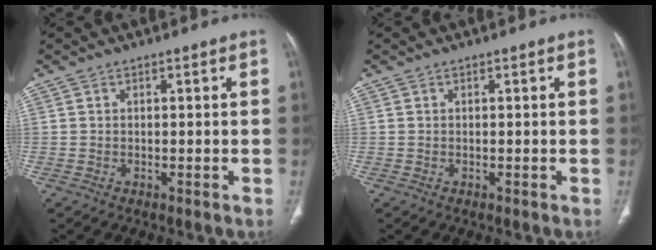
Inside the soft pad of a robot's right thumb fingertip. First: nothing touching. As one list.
[{"total": 0.0}]